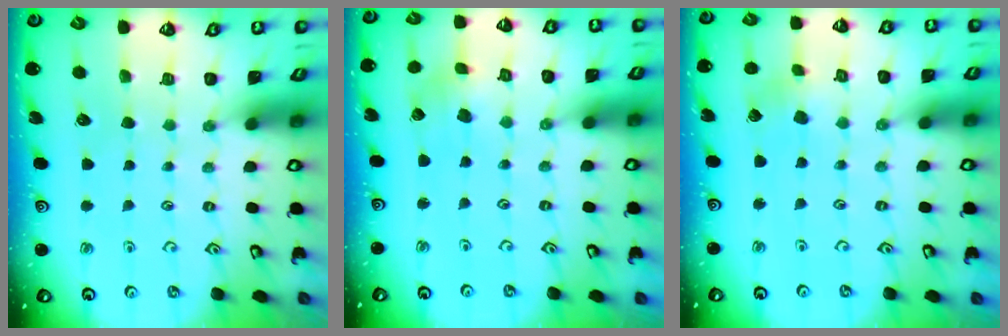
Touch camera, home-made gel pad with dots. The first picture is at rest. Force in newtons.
{"total": 2.9, "press": 2.9, "slide": 0.5}
{"total": 2.4, "press": 2.2, "slide": 0.9}